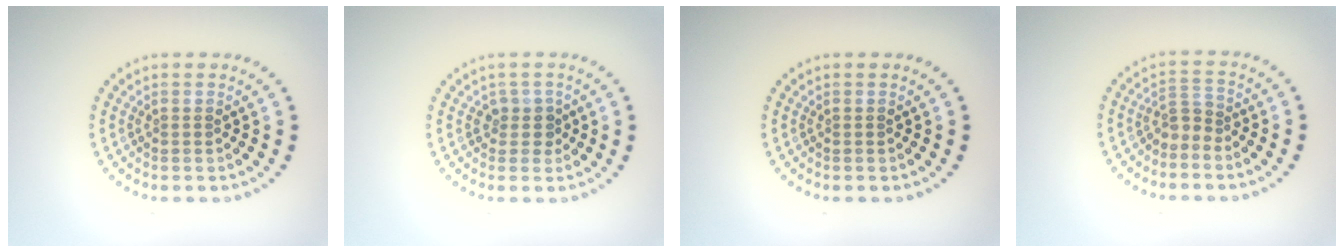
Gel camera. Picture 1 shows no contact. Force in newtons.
{"total": 1.5, "press": 1.2, "slide": 1.0}
{"total": 0.0}
{"total": 1.9, "press": 1.2, "slide": 1.5}